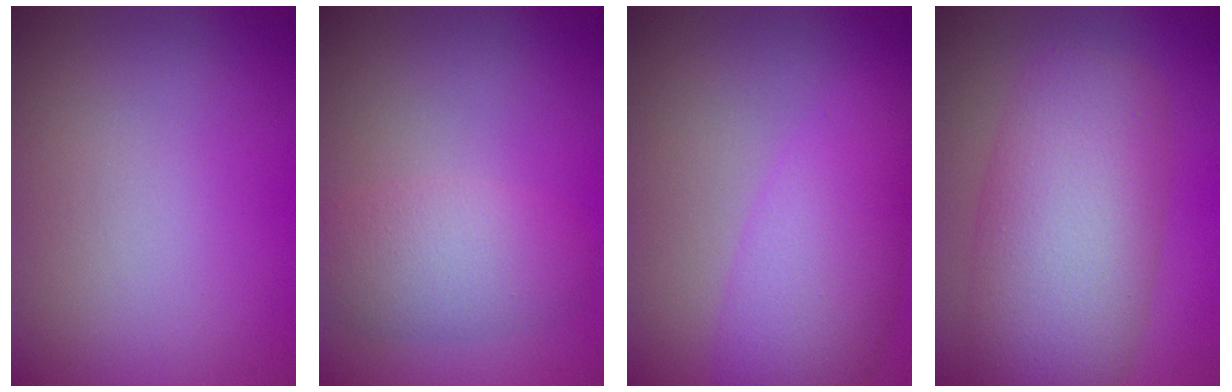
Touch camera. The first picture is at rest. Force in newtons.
{"total": 3.8, "press": 3.8, "slide": 0.1}
{"total": 5.8, "press": 5.8, "slide": 0.2}
{"total": 9.3, "press": 9.3, "slide": 0.3}